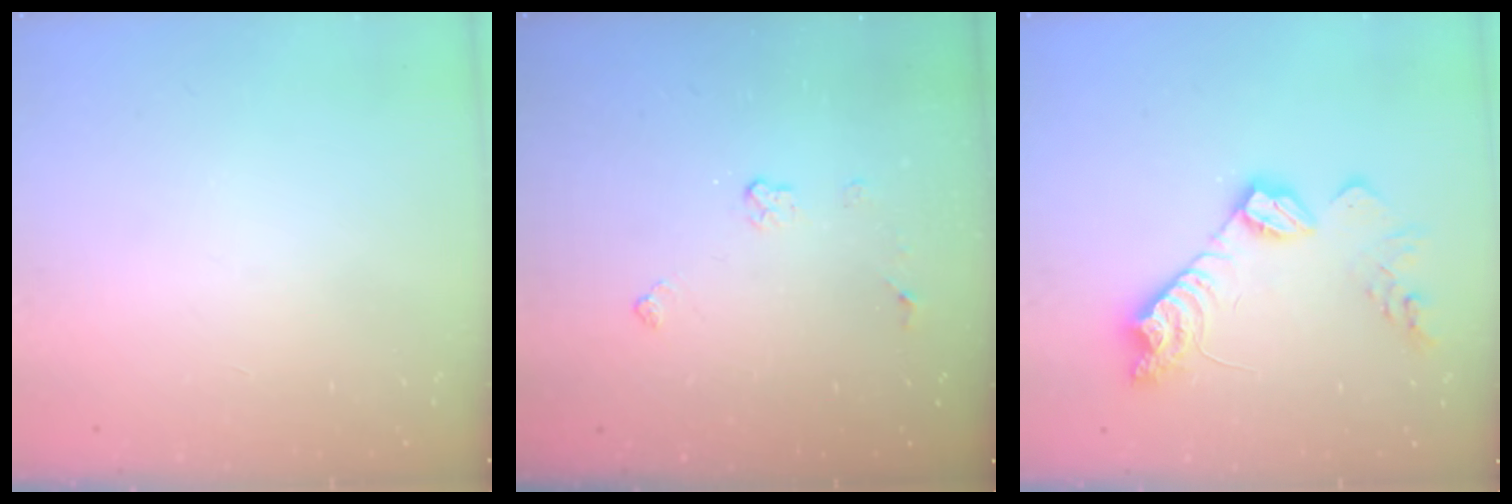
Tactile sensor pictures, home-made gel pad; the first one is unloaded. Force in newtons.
{"total": 4.5, "press": 4.4, "slide": 0.6}
{"total": 13.2, "press": 13.2, "slide": 0.4}